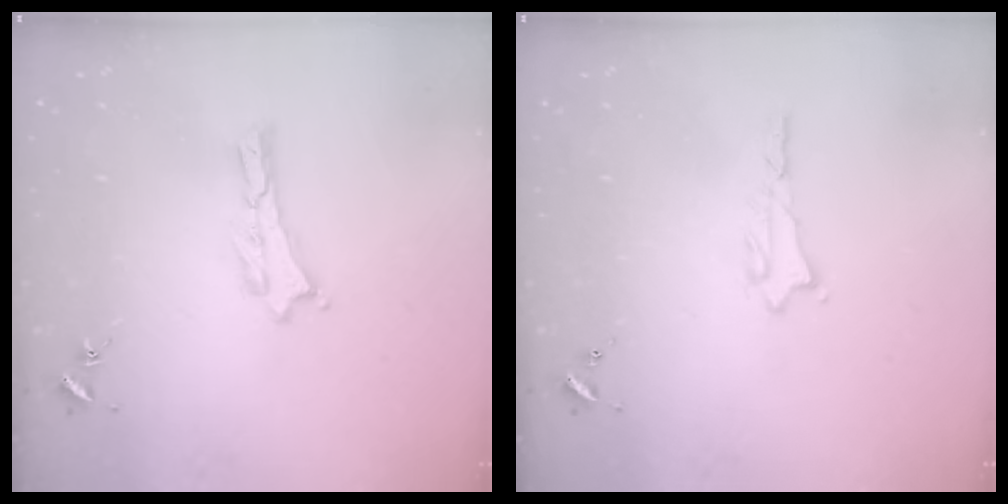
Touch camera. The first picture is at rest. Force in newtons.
{"total": 0.9, "press": 0.9, "slide": 0.2}